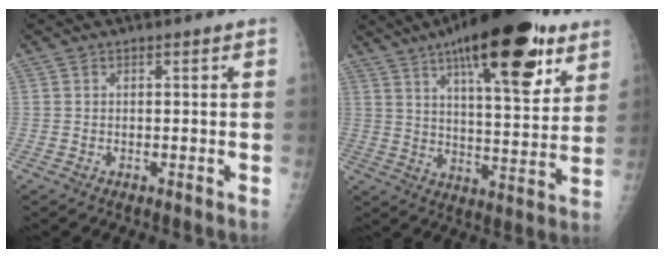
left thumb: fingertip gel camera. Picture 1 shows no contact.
{"total": 23.5, "force": [13.4, 7.5, 17.8], "torque": [-0.243, -0.042, 0.203]}